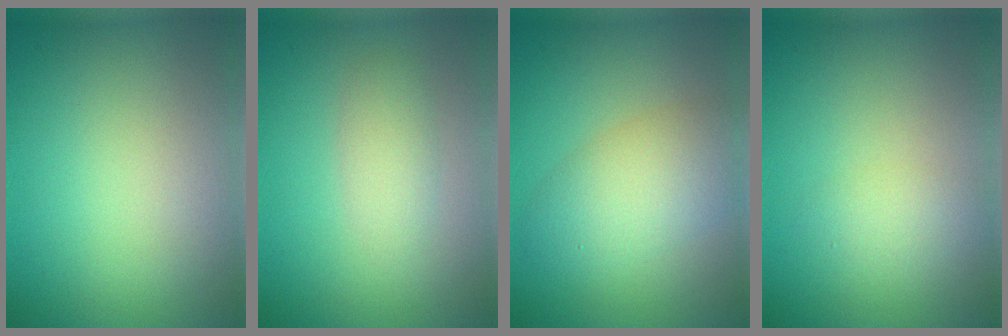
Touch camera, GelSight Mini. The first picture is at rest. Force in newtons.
{"total": 2.1, "press": 2.1, "slide": 0.0}
{"total": 4.8, "press": 4.8, "slide": 0.2}
{"total": 1.6, "press": 1.5, "slide": 0.2}